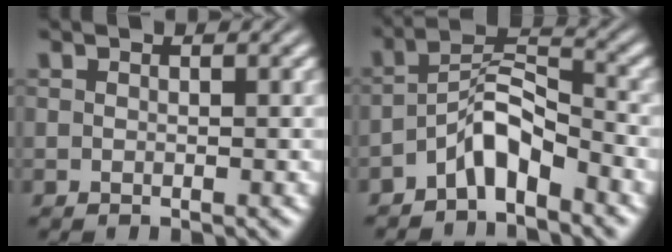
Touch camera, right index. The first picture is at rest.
{"total": 4.3, "force": [-2.4, 1.6, 3.2], "torque": [-0.040, -0.011, -0.036]}